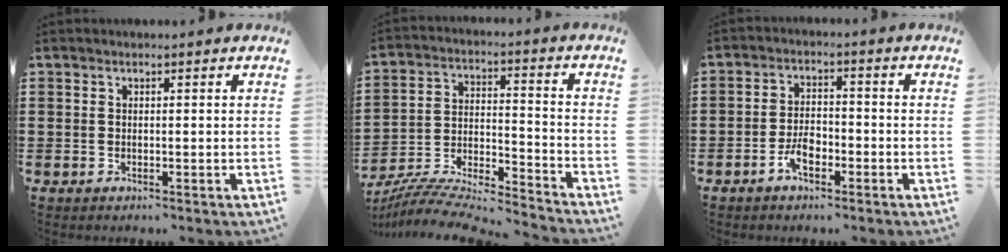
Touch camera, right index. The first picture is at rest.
{"total": 7.5, "force": [-7.1, 0.7, 2.3], "torque": [-0.046, -0.005, -0.144]}
{"total": 4.2, "force": [-2.2, 1.9, 3.0], "torque": [-0.065, 0.000, -0.042]}